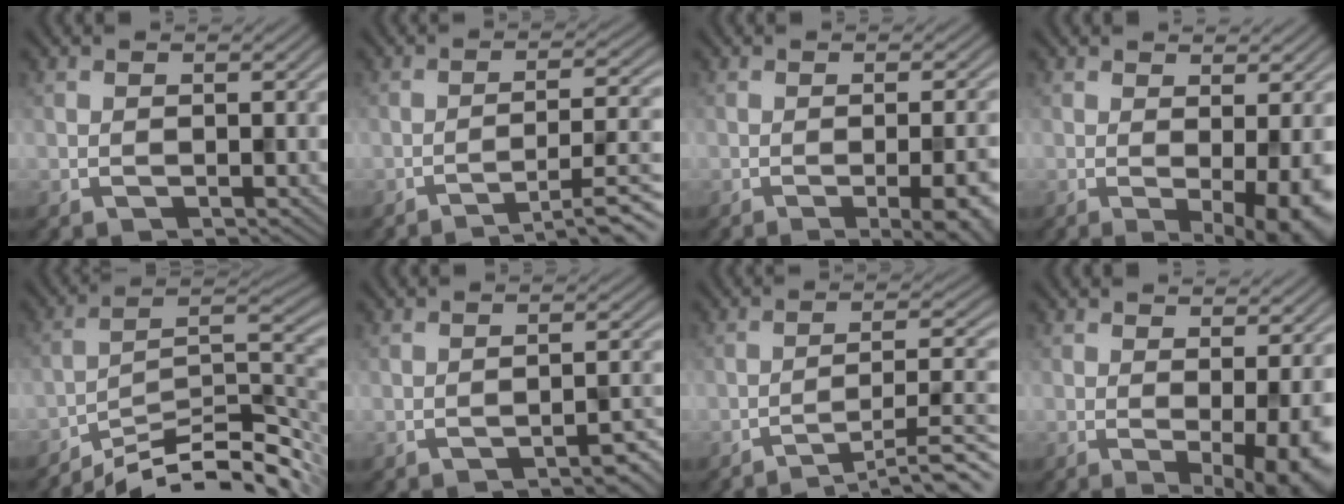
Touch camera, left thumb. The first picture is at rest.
{"total": 8.3, "force": [-5.6, 1.2, 6.1], "torque": [-0.098, 0.015, -0.081]}
{"total": 8.5, "force": [-2.9, 2.5, 7.5], "torque": [-0.083, 0.005, -0.031]}
{"total": 6.9, "force": [-0.9, 1.6, 6.7], "torque": [-0.093, -0.010, -0.007]}
{"total": 13.2, "force": [-10.5, 2.6, 7.6], "torque": [-0.123, 0.003, -0.177]}
{"total": 3.2, "force": [-2.4, 0.5, 2.1], "torque": [-0.026, 0.009, -0.039]}
{"total": 10.4, "force": [-7.7, 1.3, 6.9], "torque": [-0.111, 0.019, -0.113]}
{"total": 7.8, "force": [-1.1, 1.8, 7.5], "torque": [-0.100, -0.008, -0.008]}